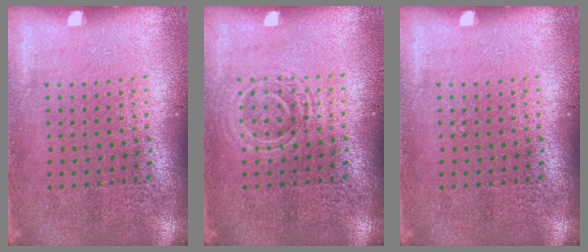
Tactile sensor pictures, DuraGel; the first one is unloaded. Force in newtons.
{"total": 2.0, "press": 2.0, "slide": 0.4}
{"total": 0.0}